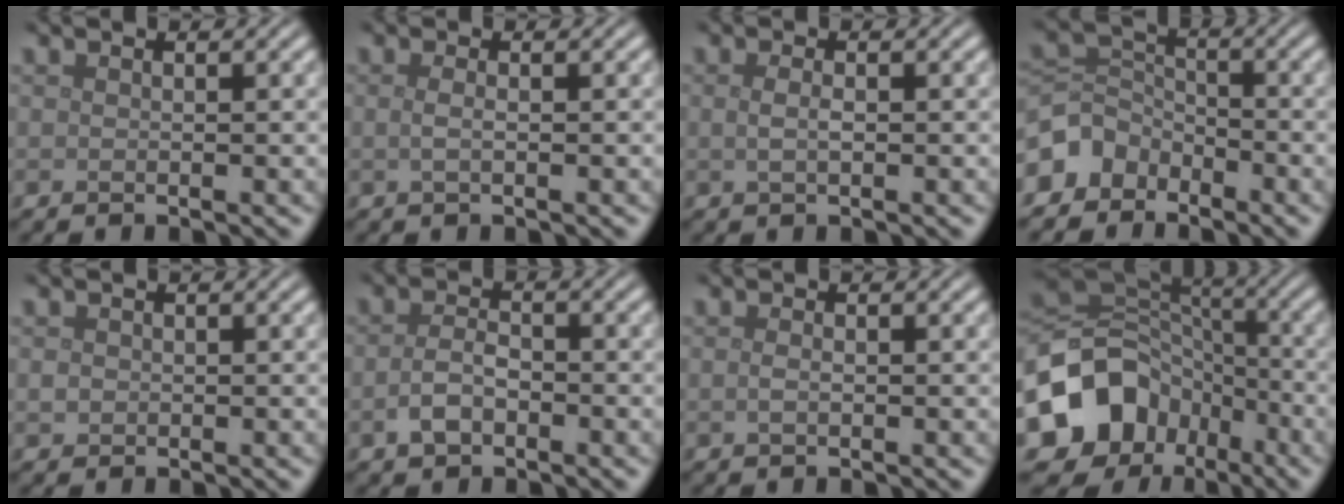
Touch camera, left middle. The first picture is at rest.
{"total": 1.1, "force": [0.0, 0.4, 1.0], "torque": [-0.020, 0.000, -0.004]}
{"total": 1.2, "force": [0.0, 0.4, 1.1], "torque": [-0.025, -0.001, 0.000]}
{"total": 3.8, "force": [-2.7, 2.6, 0.5], "torque": [-0.010, 0.004, -0.066]}
{"total": 0.8, "force": [-0.1, 0.7, 0.2], "torque": [-0.003, -0.003, -0.003]}
{"total": 2.5, "force": [-1.1, 1.5, 1.7], "torque": [-0.038, 0.001, -0.023]}
{"total": 0.8, "force": [-0.1, 0.4, 0.7], "torque": [-0.017, -0.002, -0.003]}
{"total": 11.7, "force": [-5.2, 9.2, 5.0], "torque": [-0.101, -0.002, -0.101]}